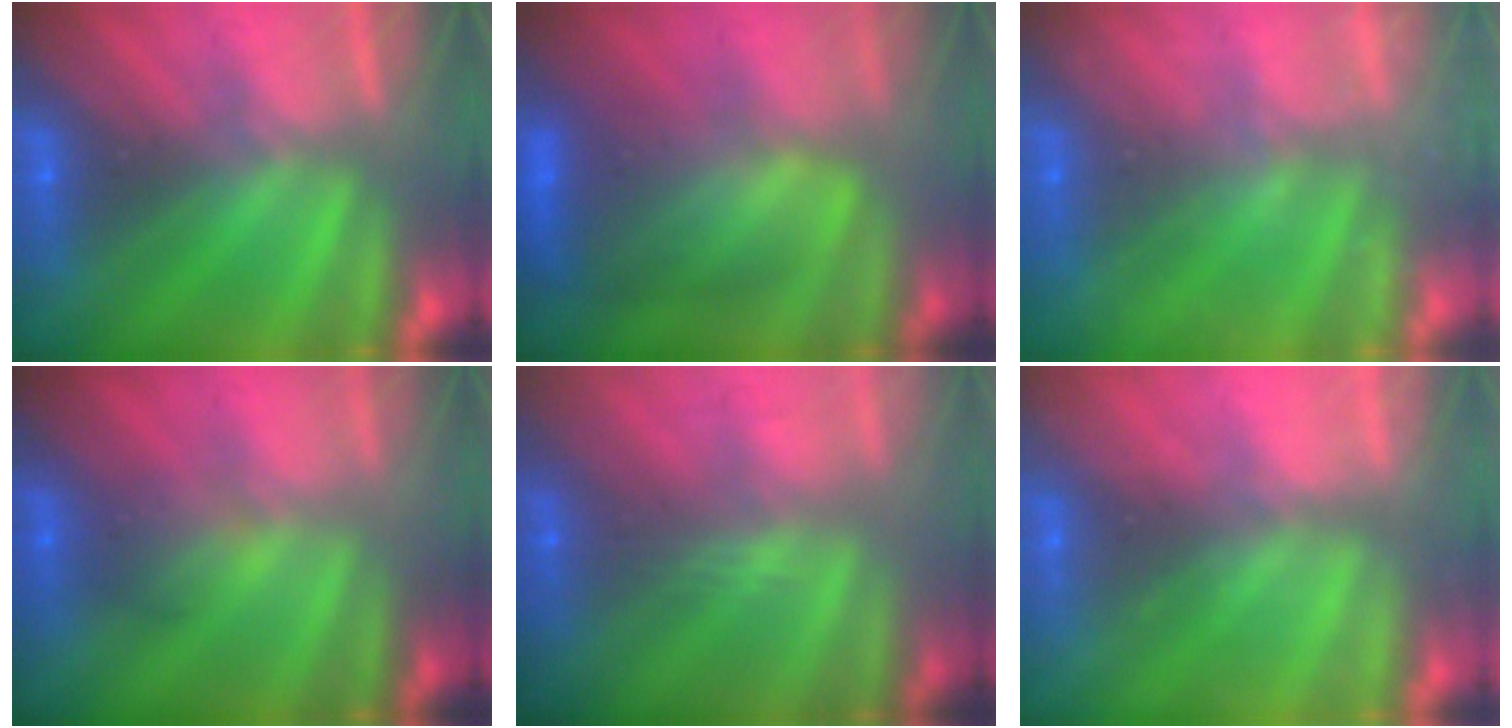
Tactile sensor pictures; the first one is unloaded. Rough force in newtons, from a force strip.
{"total": 4.5}
{"total": 2.4}
{"total": 1.8}
{"total": 2.7}
{"total": 2.2}